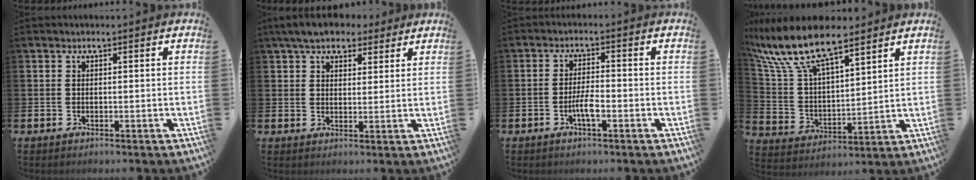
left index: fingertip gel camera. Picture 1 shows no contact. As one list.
[{"total": 6.0, "force": [5.2, 2.5, 1.8], "torque": [-0.047, -0.009, 0.094]}, {"total": 3.1, "force": [-1.3, 0.7, 2.7], "torque": [-0.064, 0.005, -0.025]}, {"total": 11.5, "force": [9.5, 3.4, 5.6], "torque": [-0.155, -0.037, 0.171]}]